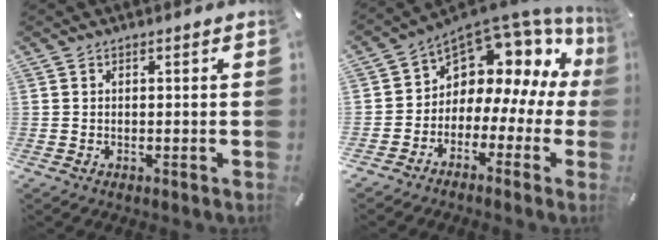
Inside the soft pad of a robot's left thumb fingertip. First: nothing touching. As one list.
[{"total": 8.2, "force": [4.6, 6.1, 2.8], "torque": [-0.052, -0.059, 0.081]}]